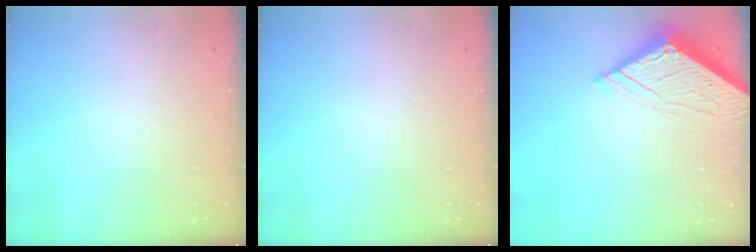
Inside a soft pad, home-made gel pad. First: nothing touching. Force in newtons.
{"total": 0.0}
{"total": 6.6, "press": 6.6, "slide": 0.7}